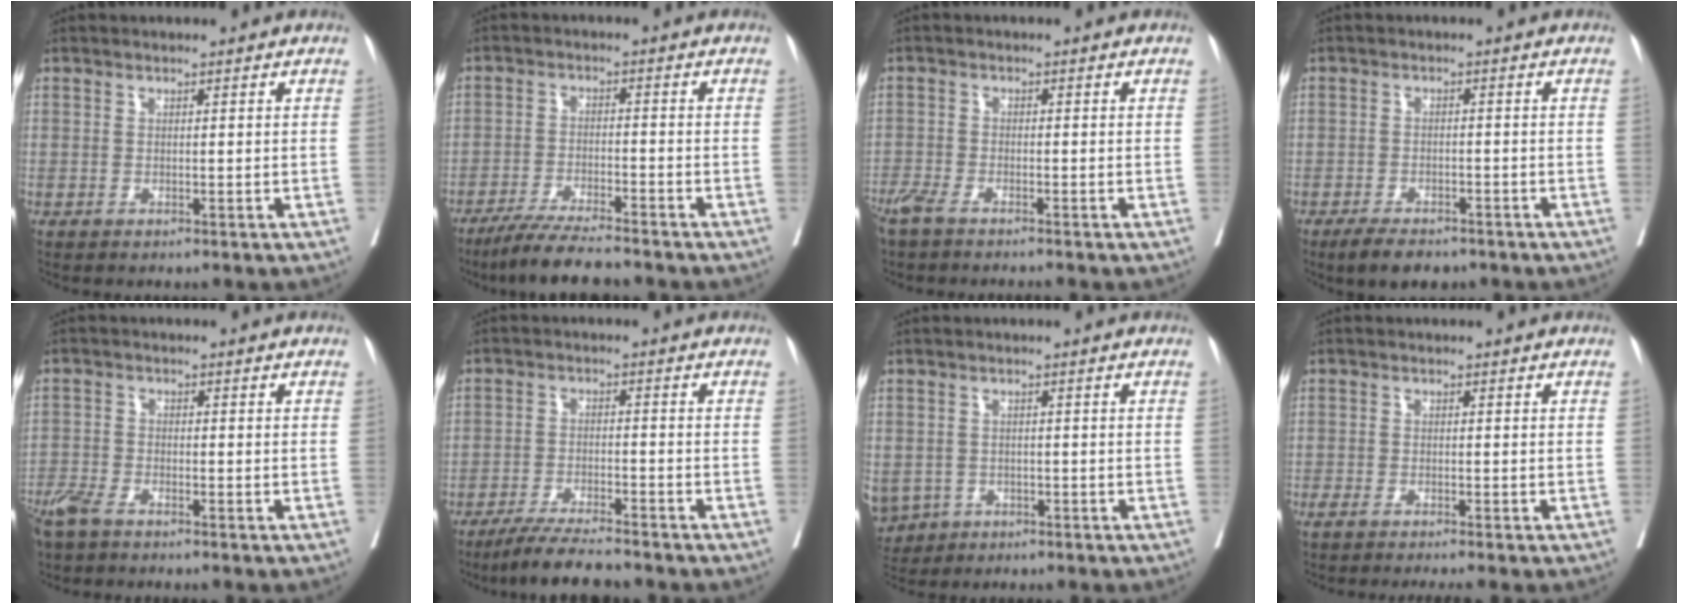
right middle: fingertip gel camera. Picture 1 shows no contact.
{"total": 8.8, "force": [-7.7, 0.0, 4.4], "torque": [-0.072, -0.028, -0.129]}
{"total": 4.6, "force": [-3.9, 0.6, 2.4], "torque": [-0.042, -0.009, -0.071]}
{"total": 5.5, "force": [-4.2, 2.0, 2.9], "torque": [-0.047, -0.006, -0.064]}
{"total": 4.4, "force": [-3.5, 1.3, 2.2], "torque": [-0.047, -0.005, -0.071]}
{"total": 8.3, "force": [-7.3, 0.0, 3.9], "torque": [-0.063, -0.026, -0.124]}
{"total": 10.2, "force": [-4.4, 8.4, 3.7], "torque": [-0.119, -0.007, -0.059]}
{"total": 4.0, "force": [-3.4, -0.2, 2.0], "torque": [-0.022, -0.005, -0.055]}